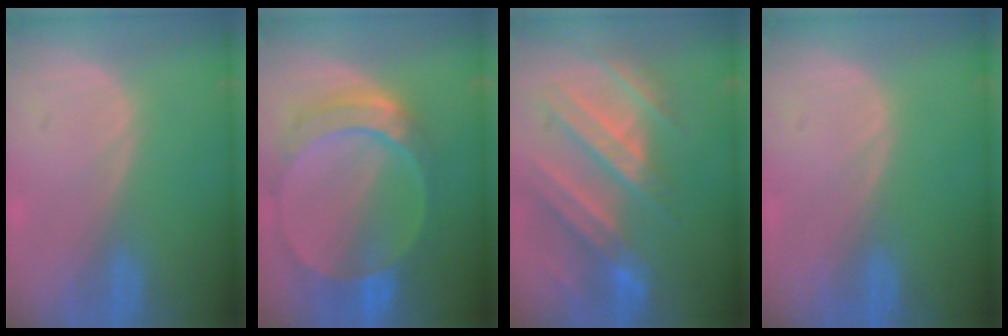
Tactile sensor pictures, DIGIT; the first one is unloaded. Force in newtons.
{"total": 9.8, "press": 8.4, "slide": 4.9}
{"total": 10.7, "press": 9.6, "slide": 4.6}
{"total": 0.0}